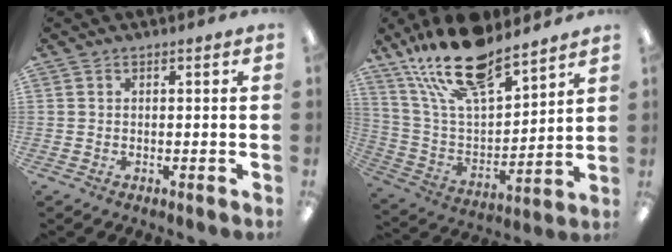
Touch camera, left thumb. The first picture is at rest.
{"total": 21.0, "force": [16.2, 7.2, 11.2], "torque": [-0.220, -0.086, 0.285]}